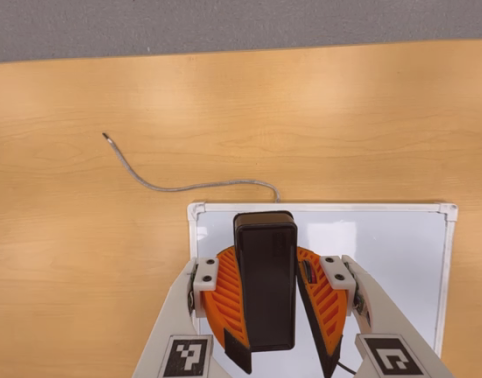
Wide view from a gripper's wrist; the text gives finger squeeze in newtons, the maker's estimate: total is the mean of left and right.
{"total": 9.0, "left": 9.3, "right": 8.8}